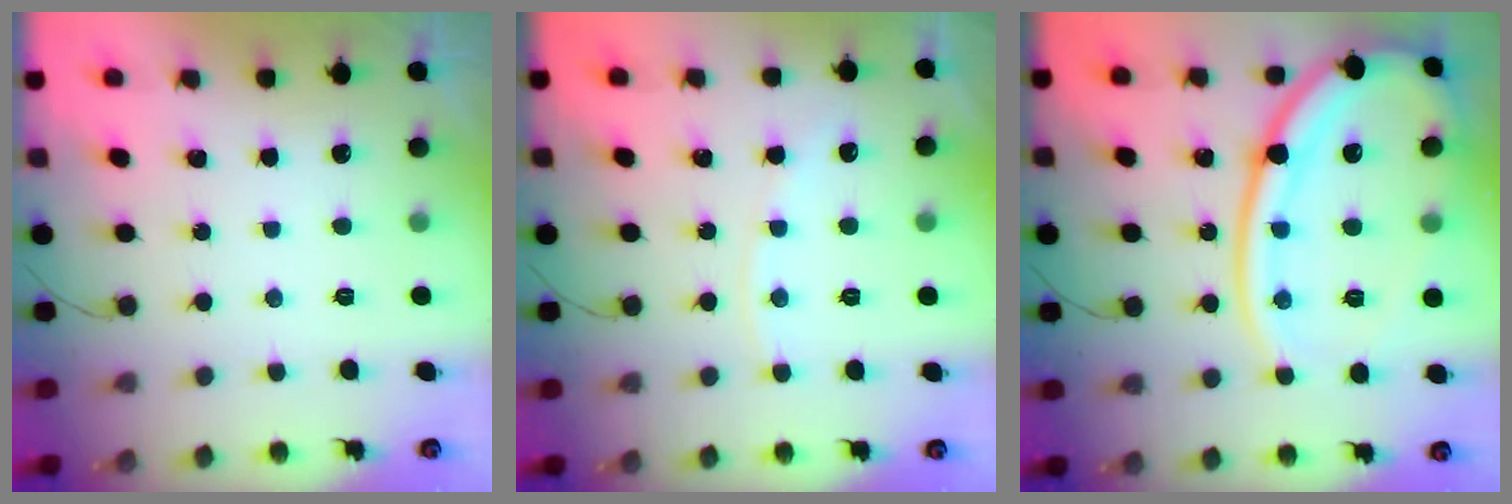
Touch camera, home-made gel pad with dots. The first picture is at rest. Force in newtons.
{"total": 5.9, "press": 5.9, "slide": 0.9}
{"total": 23.9, "press": 23.7, "slide": 2.6}